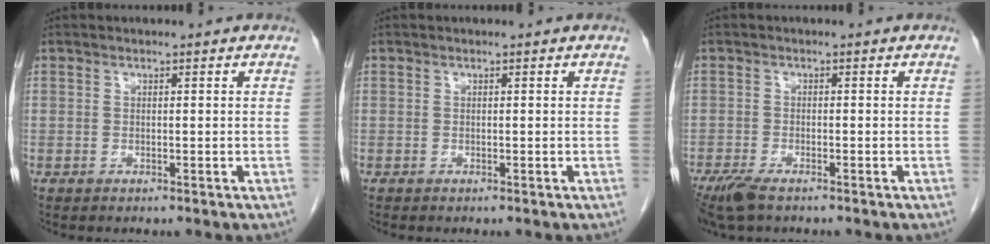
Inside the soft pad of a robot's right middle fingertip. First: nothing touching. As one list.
[{"total": 0.0}, {"total": 5.0, "force": [-3.7, 1.3, 3.1], "torque": [-0.065, -0.013, -0.066]}]